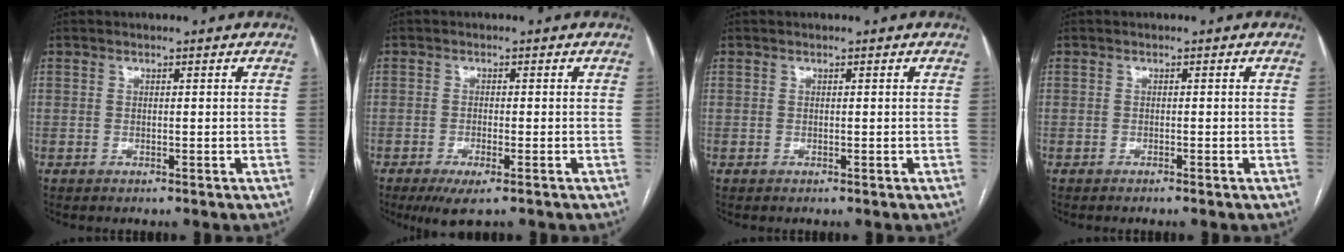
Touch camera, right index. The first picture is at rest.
{"total": 4.4, "force": [-2.7, 0.8, 3.3], "torque": [-0.058, -0.011, -0.043]}
{"total": 0.0}
{"total": 0.8, "force": [-0.7, -0.2, 0.4], "torque": [-0.008, 0.001, -0.011]}